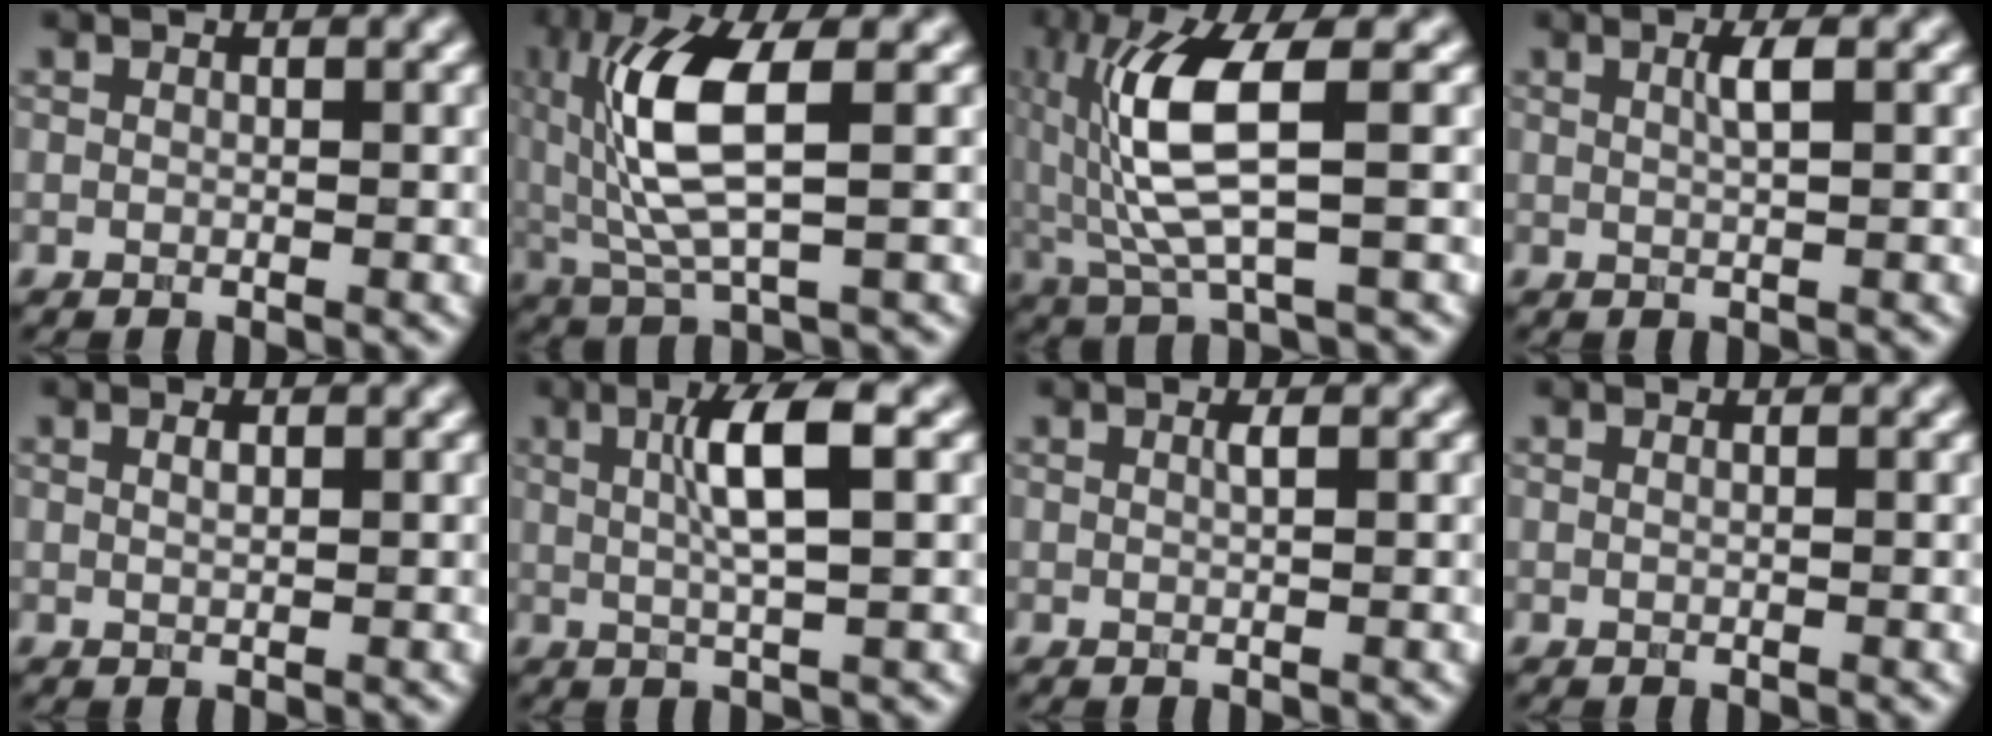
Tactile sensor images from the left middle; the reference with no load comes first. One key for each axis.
{"total": 8.2, "fx": 1.2, "fy": 2.8, "fz": 7.6, "tx": -0.164, "ty": -0.004, "tz": 0.028}
{"total": 8.1, "fx": 0.8, "fy": 2.3, "fz": 7.8, "tx": -0.166, "ty": -0.003, "tz": 0.023}
{"total": 1.7, "fx": 0.3, "fy": 0.4, "fz": 1.6, "tx": -0.029, "ty": 0.003, "tz": 0.003}
{"total": 0.8, "fx": 0.2, "fy": 0.3, "fz": 0.7, "tx": -0.011, "ty": 0.002, "tz": 0.004}
{"total": 5.1, "fx": 0.9, "fy": 1.0, "fz": 4.9, "tx": -0.086, "ty": 0.008, "tz": 0.017}
{"total": 0.7, "fx": 0.1, "fy": 0.2, "fz": 0.7, "tx": -0.008, "ty": 0.004, "tz": 0.000}
{"total": 1.0, "fx": 0.4, "fy": 0.6, "fz": 0.7, "tx": -0.001, "ty": -0.004, "tz": -0.010}